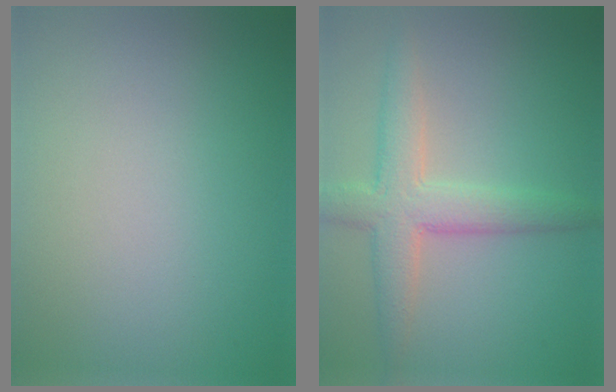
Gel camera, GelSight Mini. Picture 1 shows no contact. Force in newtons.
{"total": 4.8, "press": 4.8, "slide": 0.4}